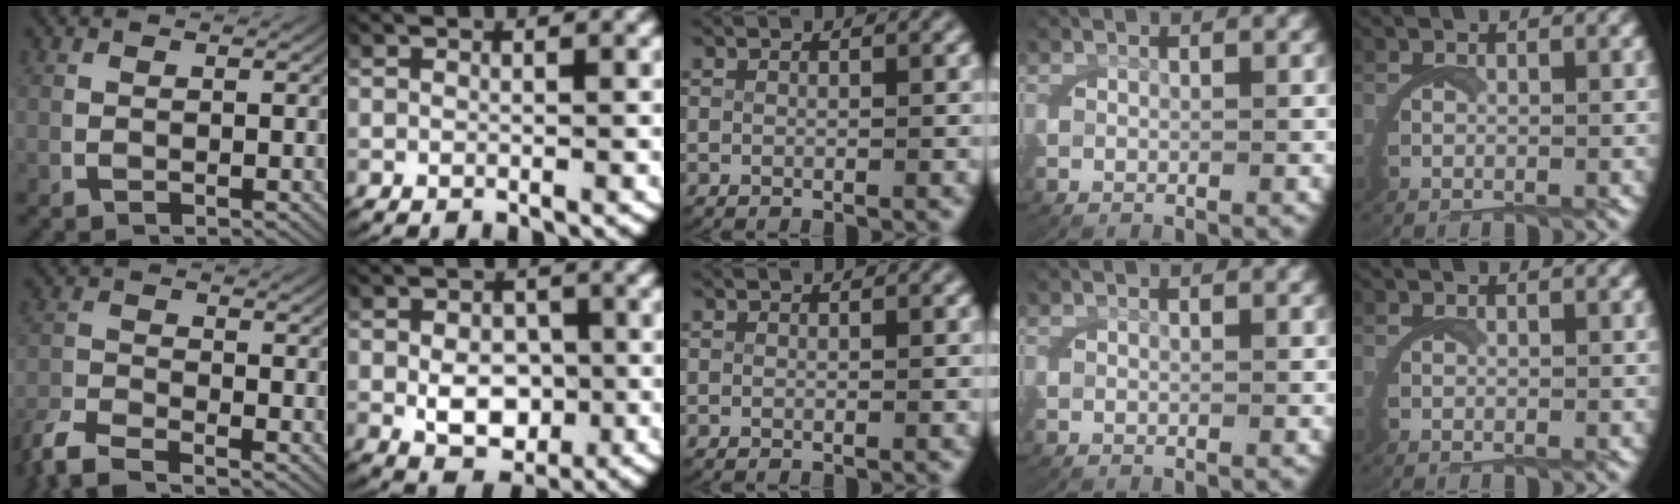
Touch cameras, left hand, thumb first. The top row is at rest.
{"thumb": {"total": 4.1, "force": [-3.7, 1.1, 1.3], "torque": [-0.026, -0.013, -0.067]}, "index": {"total": 5.0, "force": [-1.0, 3.7, 3.2], "torque": [-0.055, -0.028, -0.004]}}